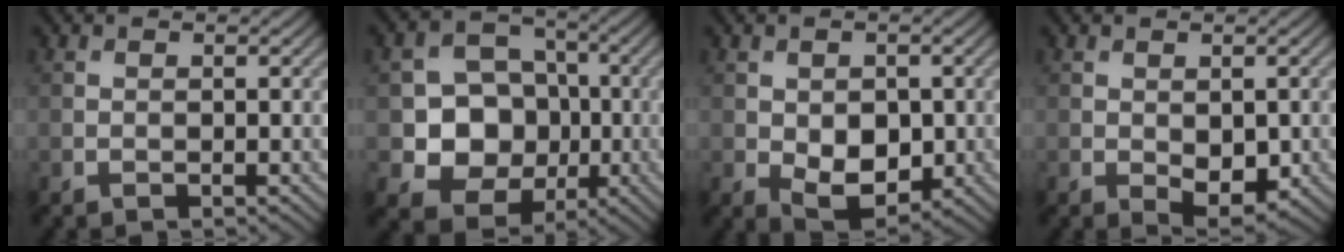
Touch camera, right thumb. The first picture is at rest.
{"total": 9.3, "force": [-1.4, 8.0, 4.5], "torque": [-0.088, -0.010, -0.046]}
{"total": 5.9, "force": [-1.0, 4.0, 4.2], "torque": [-0.082, -0.020, -0.007]}
{"total": 3.6, "force": [-0.7, 2.0, 2.9], "torque": [-0.048, -0.014, -0.002]}